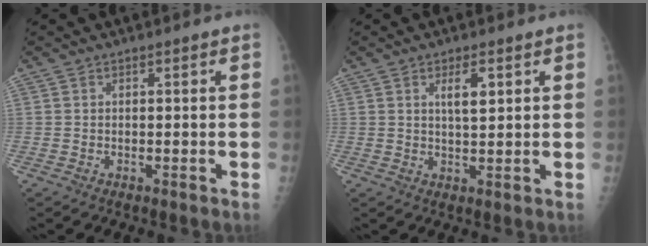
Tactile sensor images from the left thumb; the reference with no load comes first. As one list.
[{"total": 3.9, "force": [1.7, 1.2, 3.3], "torque": [-0.047, -0.008, 0.029]}]